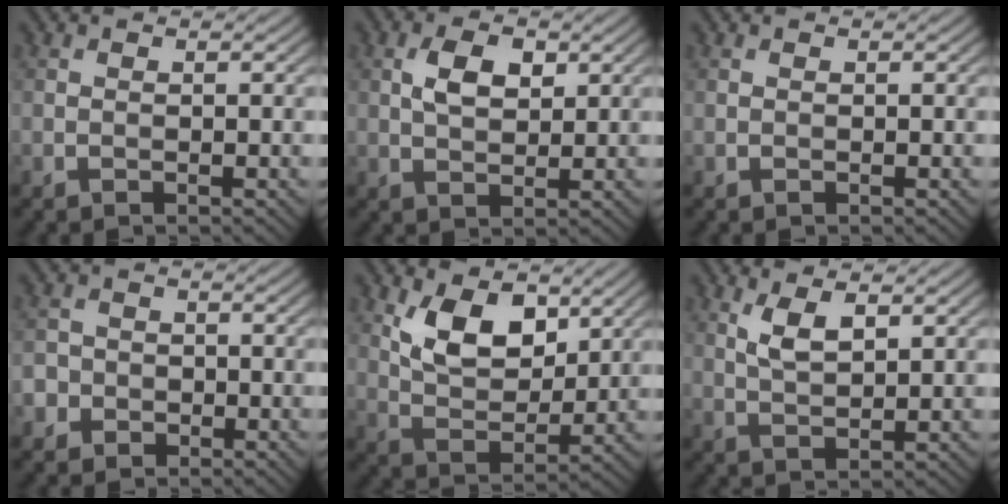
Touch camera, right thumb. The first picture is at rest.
{"total": 4.3, "force": [1.4, 2.4, 3.3], "torque": [-0.070, 0.007, 0.025]}
{"total": 0.0}
{"total": 3.3, "force": [-1.6, 2.8, 0.5], "torque": [-0.006, 0.000, -0.042]}
{"total": 8.3, "force": [4.0, 4.4, 5.8], "torque": [-0.115, -0.010, 0.071]}
{"total": 3.8, "force": [2.0, 1.2, 3.0], "torque": [-0.070, -0.001, 0.042]}